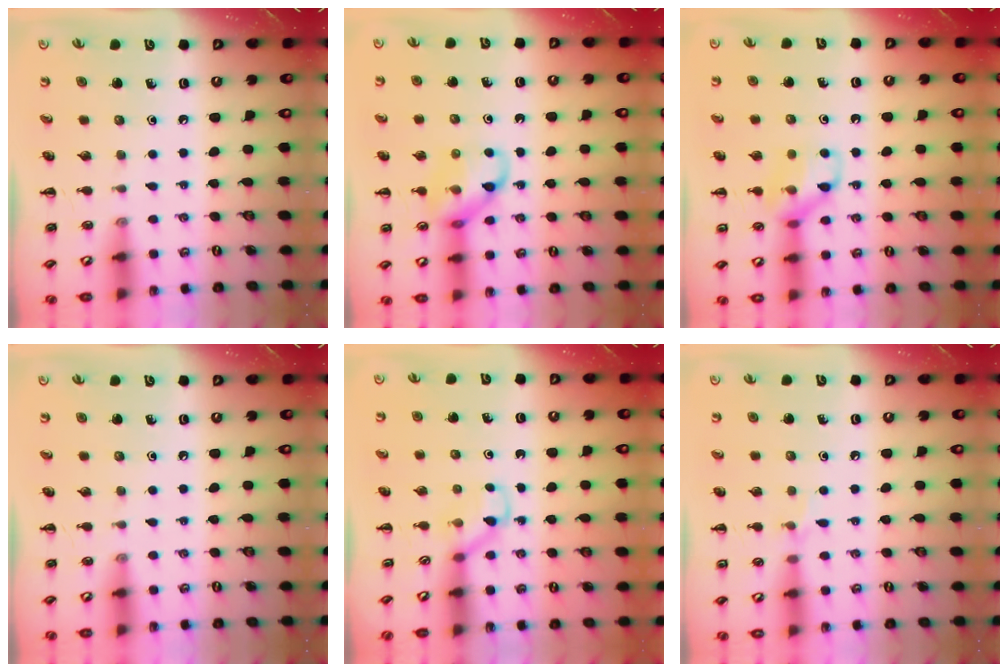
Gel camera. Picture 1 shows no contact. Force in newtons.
{"total": 11.1, "press": 11.1, "slide": 1.0}
{"total": 11.2, "press": 11.1, "slide": 1.2}
{"total": 0.0}
{"total": 3.7, "press": 3.6, "slide": 1.0}
{"total": 4.9, "press": 4.6, "slide": 1.7}